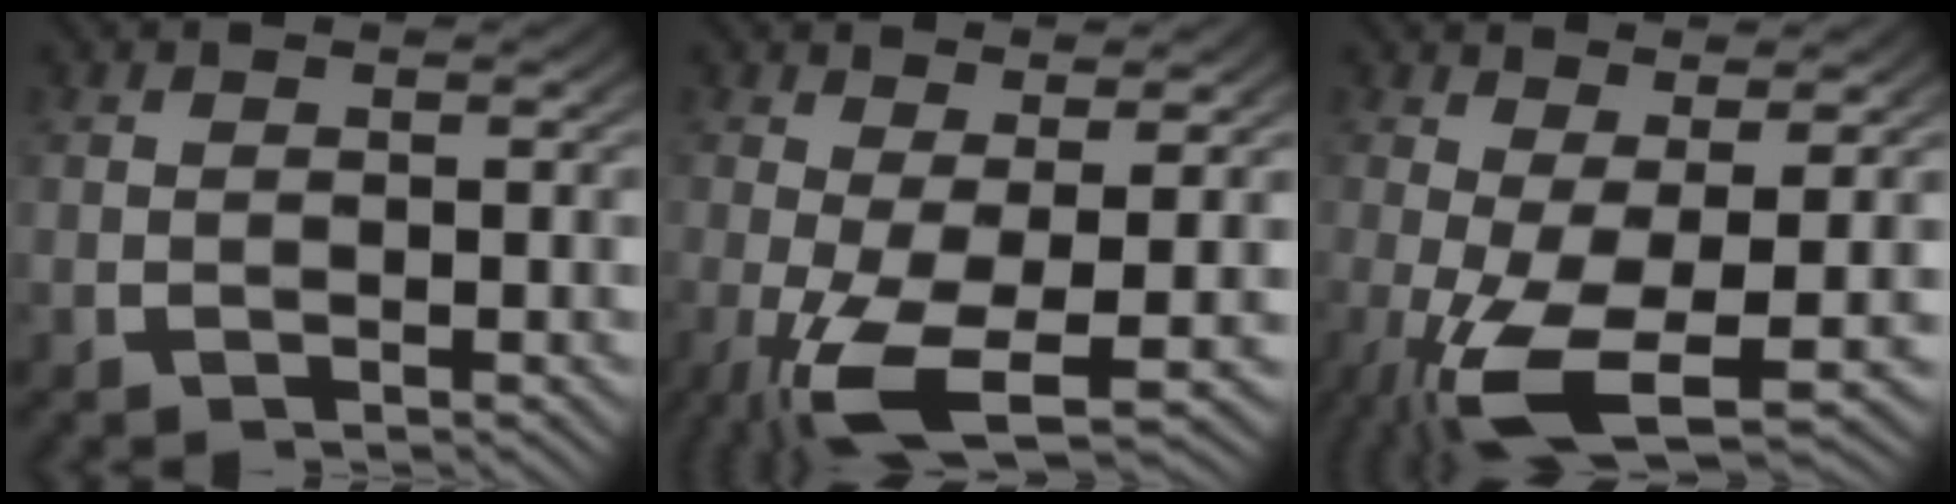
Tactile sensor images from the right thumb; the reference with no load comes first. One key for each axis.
{"total": 7.4, "fx": -1.8, "fy": 3.2, "fz": 6.5, "tx": -0.137, "ty": -0.038, "tz": -0.012}
{"total": 8.3, "fx": -2.0, "fy": 3.7, "fz": 7.2, "tx": -0.153, "ty": -0.043, "tz": -0.013}